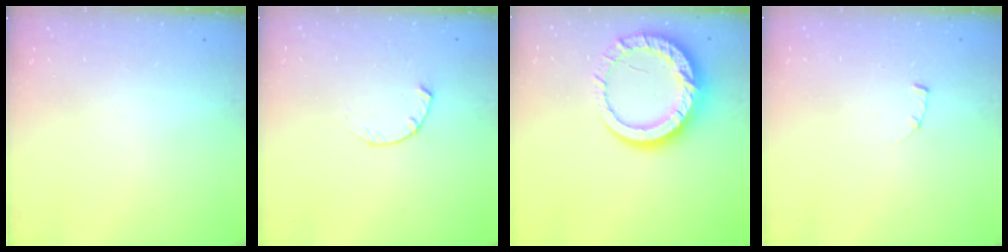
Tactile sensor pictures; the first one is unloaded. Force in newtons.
{"total": 1.8, "press": 1.8, "slide": 0.3}
{"total": 16.0, "press": 15.9, "slide": 1.4}
{"total": 1.7, "press": 1.7, "slide": 0.2}